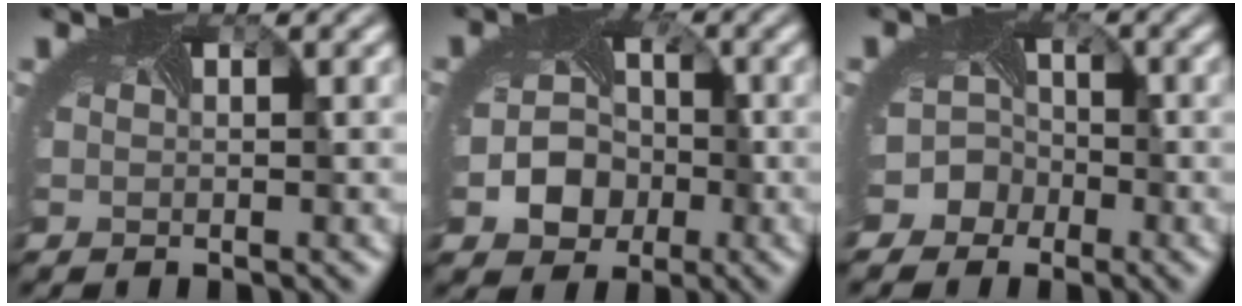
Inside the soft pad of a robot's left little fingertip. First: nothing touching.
{"total": 5.6, "force": [-1.6, 4.8, 2.6], "torque": [-0.023, -0.010, -0.026]}
{"total": 6.0, "force": [-3.2, 5.0, 0.8], "torque": [0.001, -0.003, -0.064]}